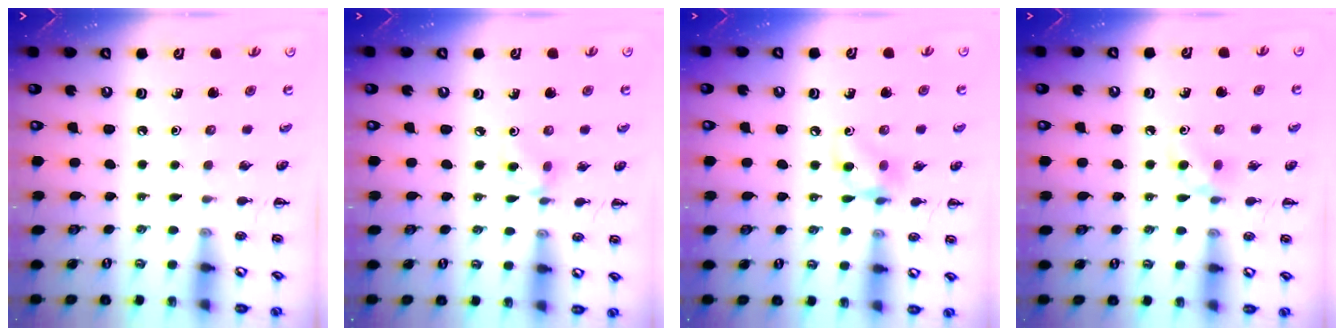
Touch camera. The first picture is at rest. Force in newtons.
{"total": 3.5, "press": 3.2, "slide": 1.2}
{"total": 8.5, "press": 8.4, "slide": 1.3}
{"total": 5.0, "press": 4.7, "slide": 1.7}